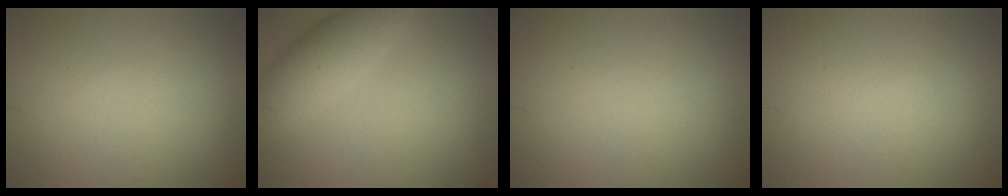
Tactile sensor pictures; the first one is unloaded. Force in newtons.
{"total": 4.9, "press": 4.9, "slide": 0.1}
{"total": 0.0}
{"total": 0.0}